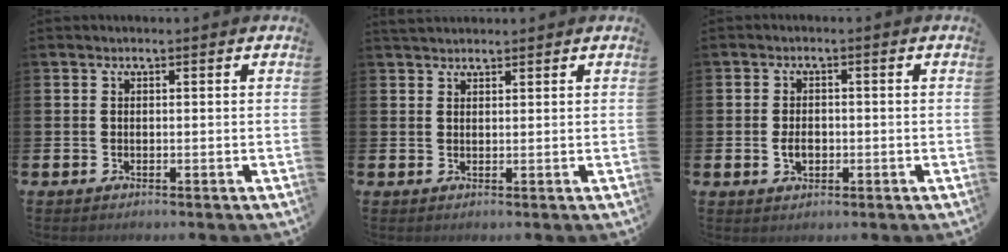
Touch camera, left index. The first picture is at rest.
{"total": 1.8, "force": [1.7, 0.5, 0.1], "torque": [0.005, -0.001, 0.030]}
{"total": 2.5, "force": [-0.5, 1.7, 1.7], "torque": [-0.023, 0.000, -0.012]}